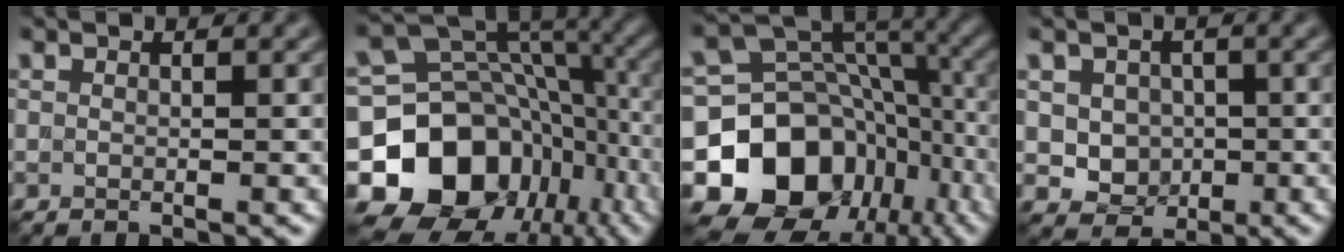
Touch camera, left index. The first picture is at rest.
{"total": 15.6, "force": [-5.8, 11.8, 8.4], "torque": [-0.154, -0.015, -0.102]}
{"total": 14.8, "force": [-5.6, 11.4, 7.5], "torque": [-0.145, -0.006, -0.104]}
{"total": 3.5, "force": [-0.1, 3.1, 1.6], "torque": [-0.020, -0.004, -0.006]}